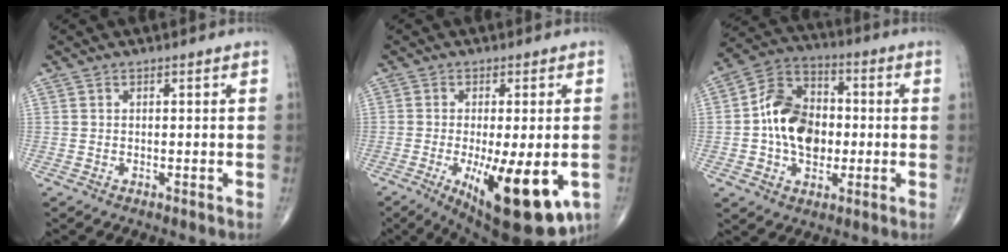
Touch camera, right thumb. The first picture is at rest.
{"total": 17.2, "force": [-5.3, 5.6, 15.4], "torque": [-0.200, -0.021, -0.061]}
{"total": 14.1, "force": [-0.8, 10.1, 9.8], "torque": [-0.141, 0.029, -0.019]}